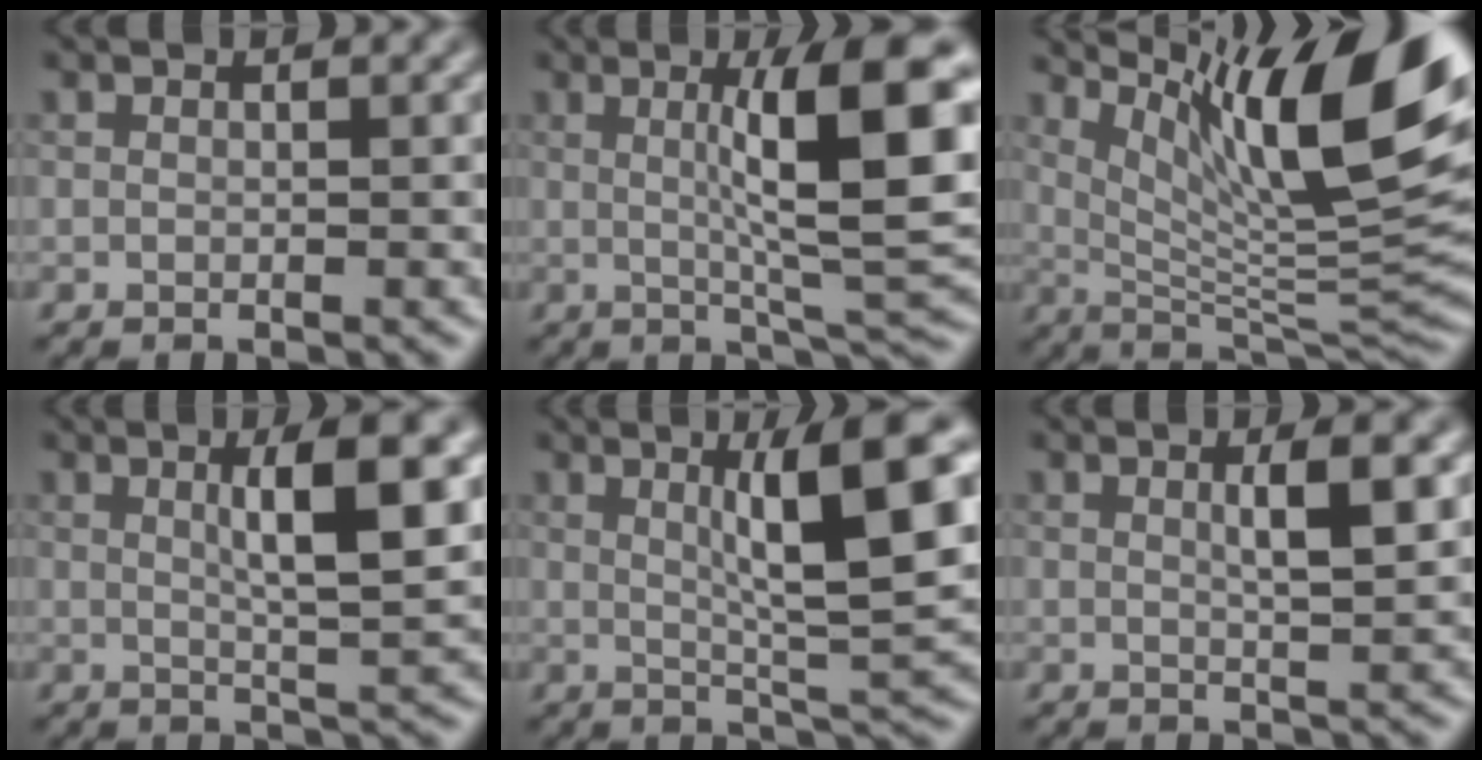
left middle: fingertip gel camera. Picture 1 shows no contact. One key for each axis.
{"total": 10.5, "fx": 1.8, "fy": 2.0, "fz": 10.2, "tx": -0.134, "ty": 0.004, "tz": 0.030}
{"total": 14.0, "fx": 6.5, "fy": 3.0, "fz": 12.0, "tx": -0.188, "ty": 0.009, "tz": 0.119}
{"total": 6.3, "fx": 1.7, "fy": 1.2, "fz": 6.0, "tx": -0.083, "ty": 0.006, "tz": 0.027}
{"total": 8.8, "fx": 2.3, "fy": 1.4, "fz": 8.4, "tx": -0.113, "ty": 0.001, "tz": 0.040}
{"total": 3.3, "fx": 0.9, "fy": 0.7, "fz": 3.1, "tx": -0.042, "ty": 0.004, "tz": 0.012}